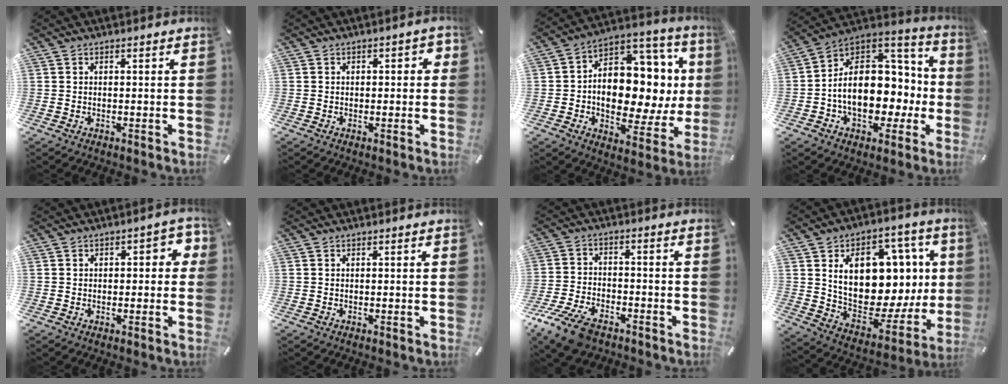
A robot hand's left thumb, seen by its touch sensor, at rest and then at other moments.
{"total": 1.8, "force": [-0.5, 1.4, 1.0], "torque": [-0.011, 0.005, -0.013]}
{"total": 15.3, "force": [0.3, 10.4, 11.1], "torque": [-0.160, -0.035, 0.006]}
{"total": 18.1, "force": [-1.5, 13.5, 12.0], "torque": [-0.194, -0.006, -0.015]}
{"total": 4.0, "force": [0.0, 2.7, 3.0], "torque": [-0.035, 0.004, -0.008]}
{"total": 0.0}
{"total": 10.1, "force": [-7.0, 5.0, 5.3], "torque": [-0.112, 0.031, -0.131]}
{"total": 21.2, "force": [5.5, 13.5, 15.5], "torque": [-0.229, -0.053, 0.099]}